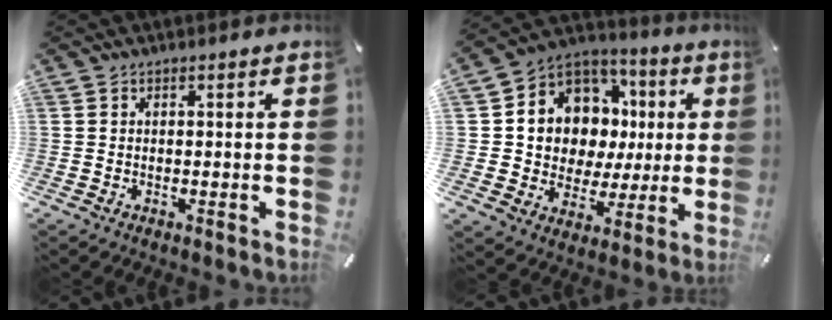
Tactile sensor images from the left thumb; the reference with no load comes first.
{"total": 10.8, "force": [2.0, 10.1, 3.2], "torque": [-0.058, -0.032, 0.048]}